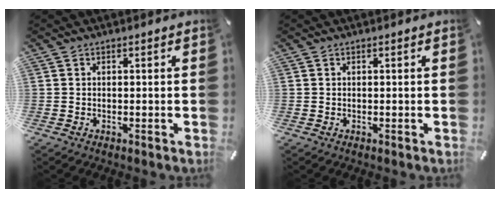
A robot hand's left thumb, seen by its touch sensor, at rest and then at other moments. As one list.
[{"total": 0.0}]